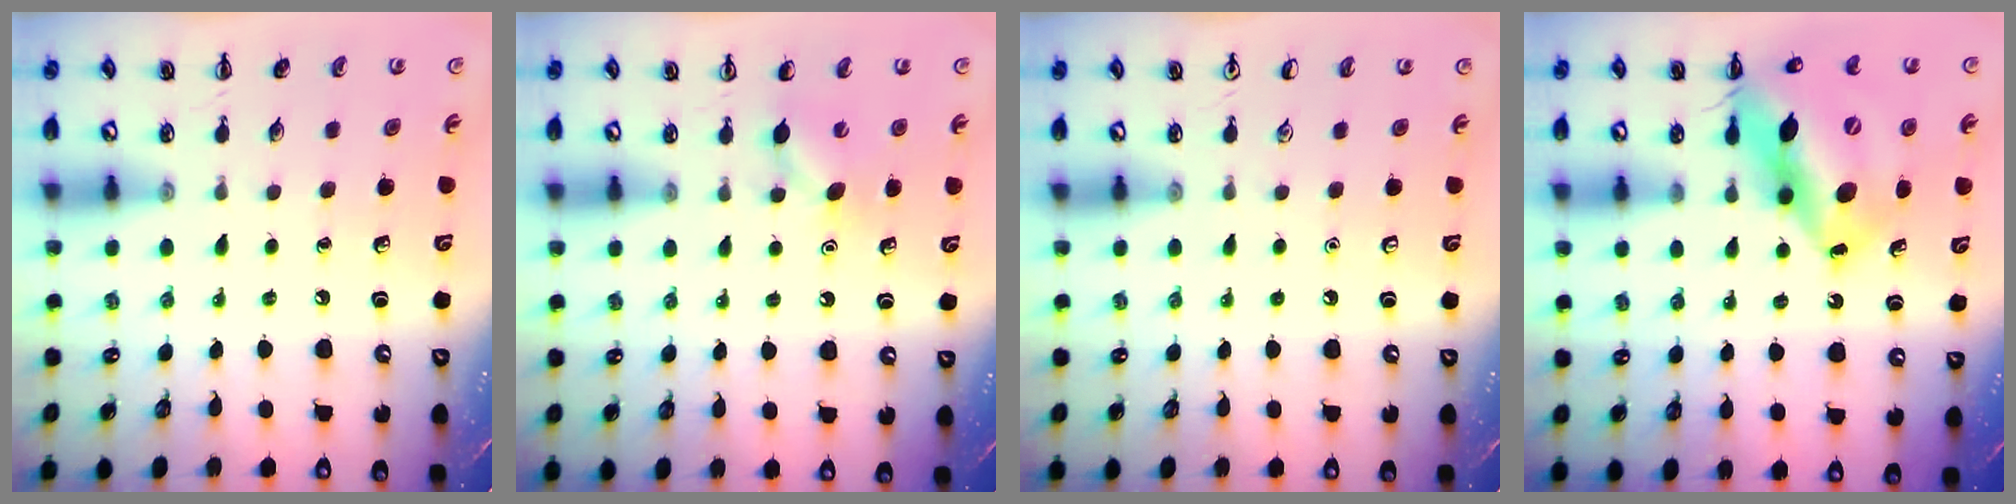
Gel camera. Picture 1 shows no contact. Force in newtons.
{"total": 4.7, "press": 4.4, "slide": 1.5}
{"total": 0.0}
{"total": 18.1, "press": 17.6, "slide": 4.4}